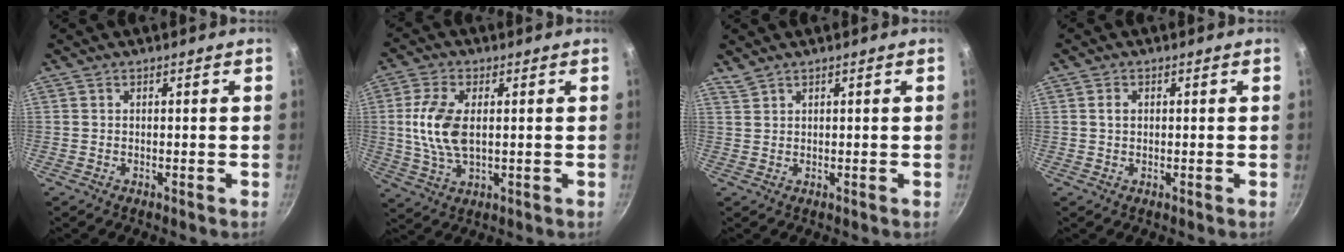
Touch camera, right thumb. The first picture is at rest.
{"total": 9.8, "force": [0.9, 5.2, 8.3], "torque": [-0.168, 0.000, 0.019]}
{"total": 1.4, "force": [1.3, 0.2, 0.5], "torque": [-0.011, -0.001, 0.034]}
{"total": 1.5, "force": [0.3, 1.1, 0.9], "torque": [-0.013, 0.004, 0.005]}